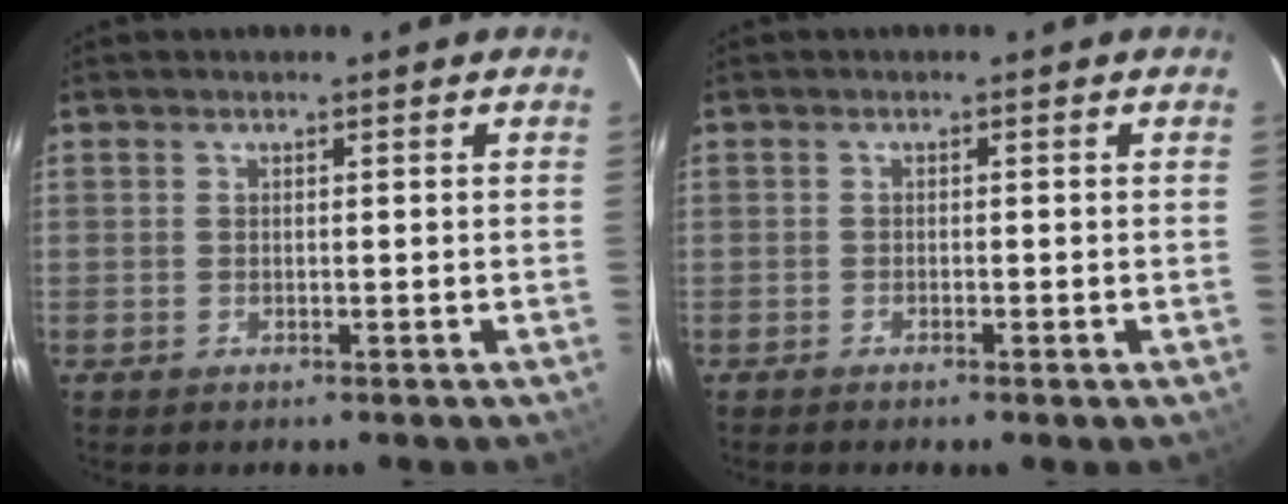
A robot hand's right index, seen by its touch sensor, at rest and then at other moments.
{"total": 0.6, "force": [-0.4, 0.1, 0.3], "torque": [-0.008, 0.001, -0.009]}